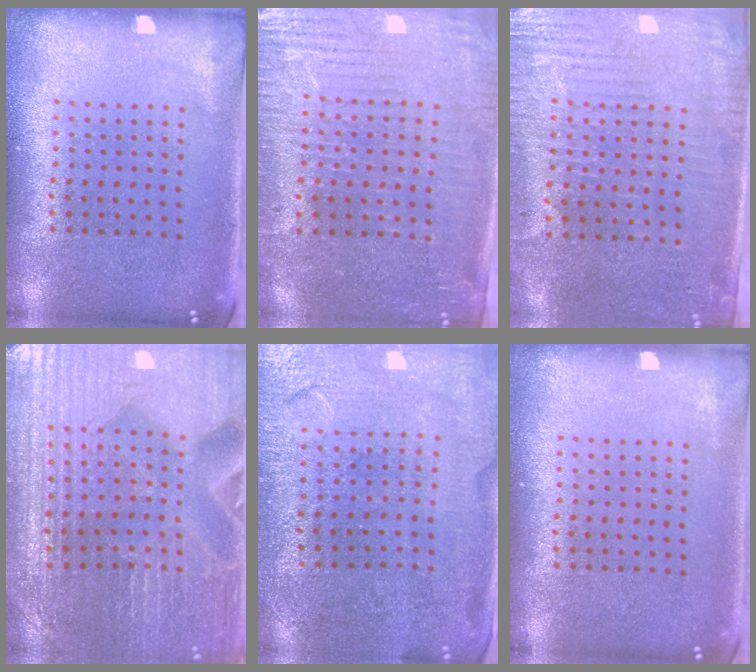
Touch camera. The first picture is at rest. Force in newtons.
{"total": 3.7, "press": 3.4, "slide": 1.5}
{"total": 3.2, "press": 2.9, "slide": 1.4}
{"total": 3.3, "press": 3.3, "slide": 0.3}
{"total": 1.5, "press": 1.5, "slide": 0.2}
{"total": 0.0}